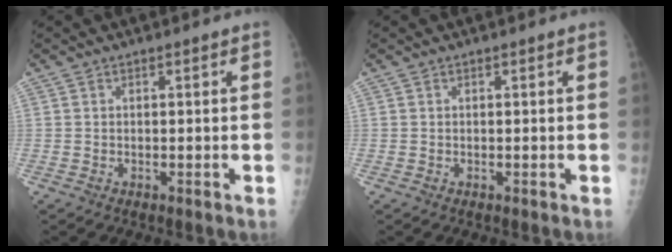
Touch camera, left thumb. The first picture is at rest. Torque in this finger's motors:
{"motor_torque": [-0.01, 0.01, -0.08, -0.05, 0.00]}